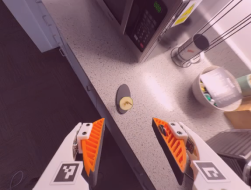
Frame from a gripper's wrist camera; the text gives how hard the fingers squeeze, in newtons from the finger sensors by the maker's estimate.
{"total": 0.0}